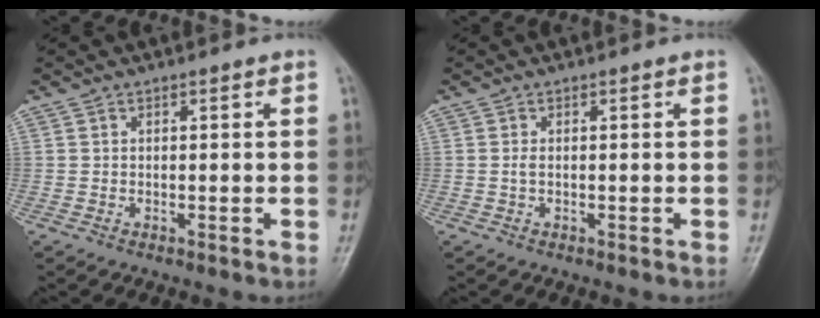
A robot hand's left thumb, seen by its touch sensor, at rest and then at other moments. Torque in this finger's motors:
{"motor_torque": [0.22, 0.22, 0.11, 0.04, 0.00]}